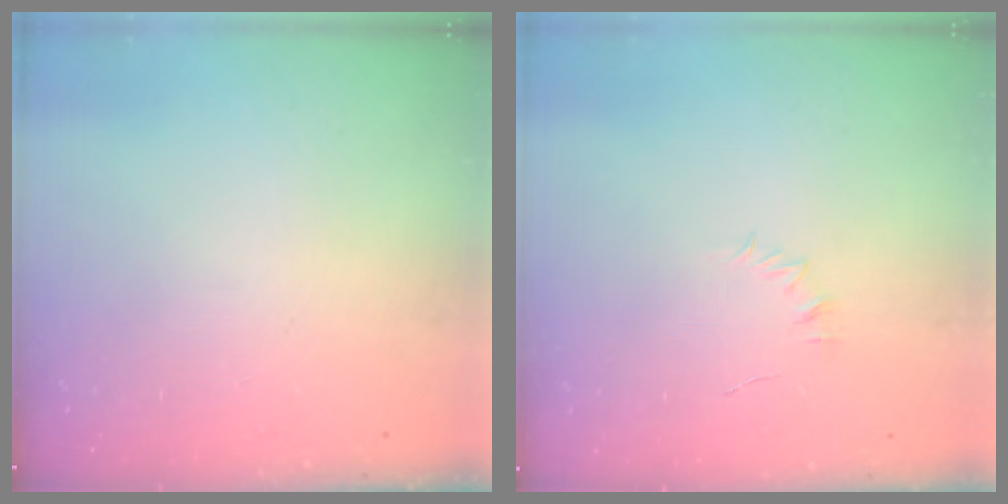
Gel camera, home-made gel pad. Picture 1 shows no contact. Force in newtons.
{"total": 4.5, "press": 4.3, "slide": 1.4}